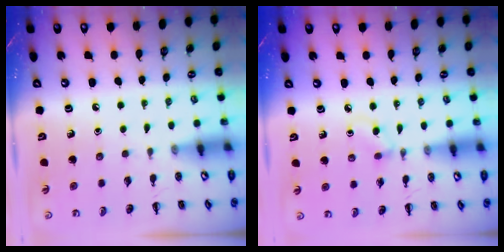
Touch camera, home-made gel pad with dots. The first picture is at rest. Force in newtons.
{"total": 4.0, "press": 3.8, "slide": 1.3}